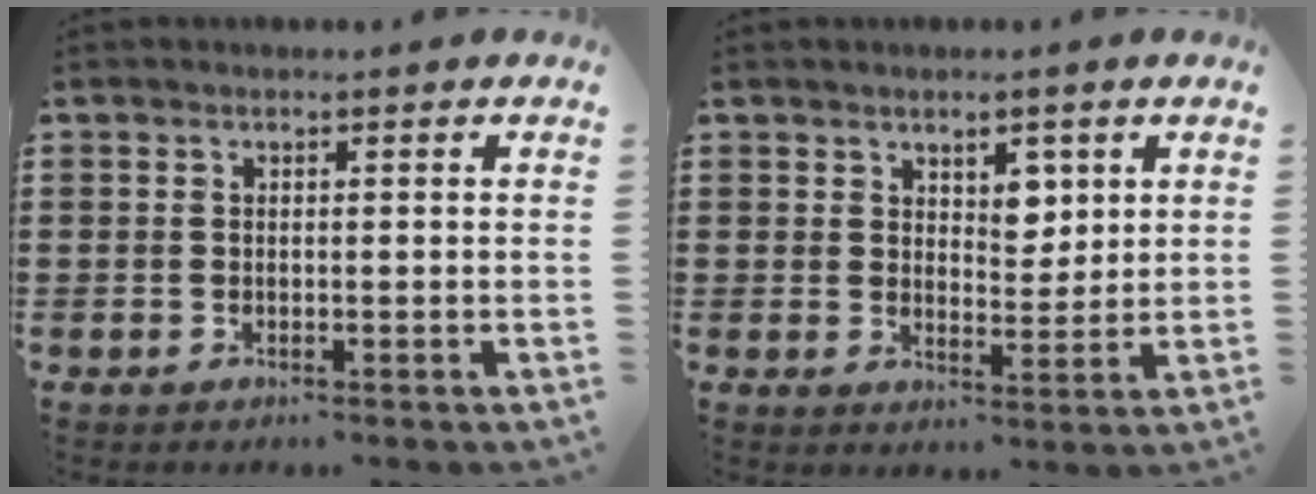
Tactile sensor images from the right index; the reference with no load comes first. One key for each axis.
{"total": 4.3, "fx": 2.6, "fy": 2.6, "fz": 2.3, "tx": -0.029, "ty": 0.000, "tz": 0.041}